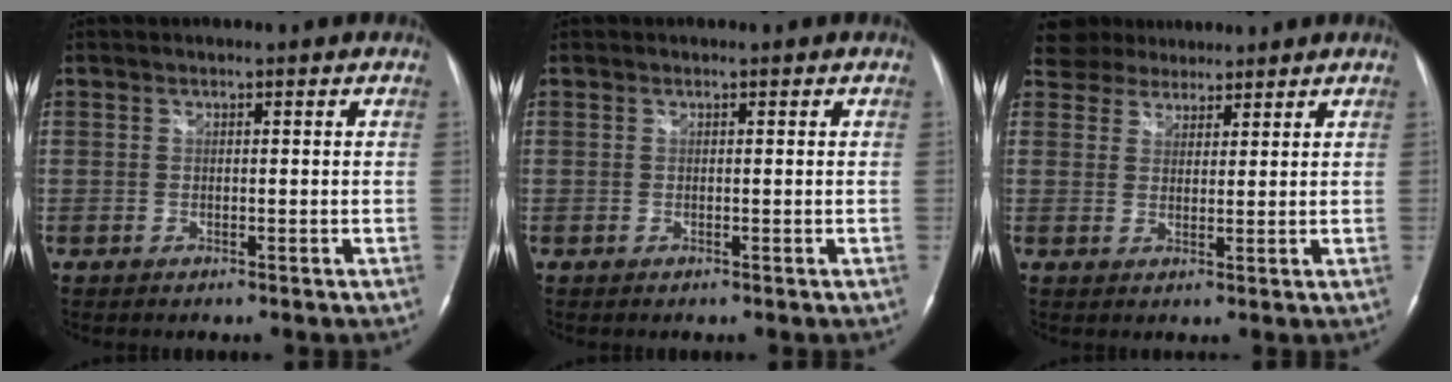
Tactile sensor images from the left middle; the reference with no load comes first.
{"total": 0.0}
{"total": 5.0, "force": [4.6, 2.0, 0.6], "torque": [-0.013, 0.023, 0.082]}